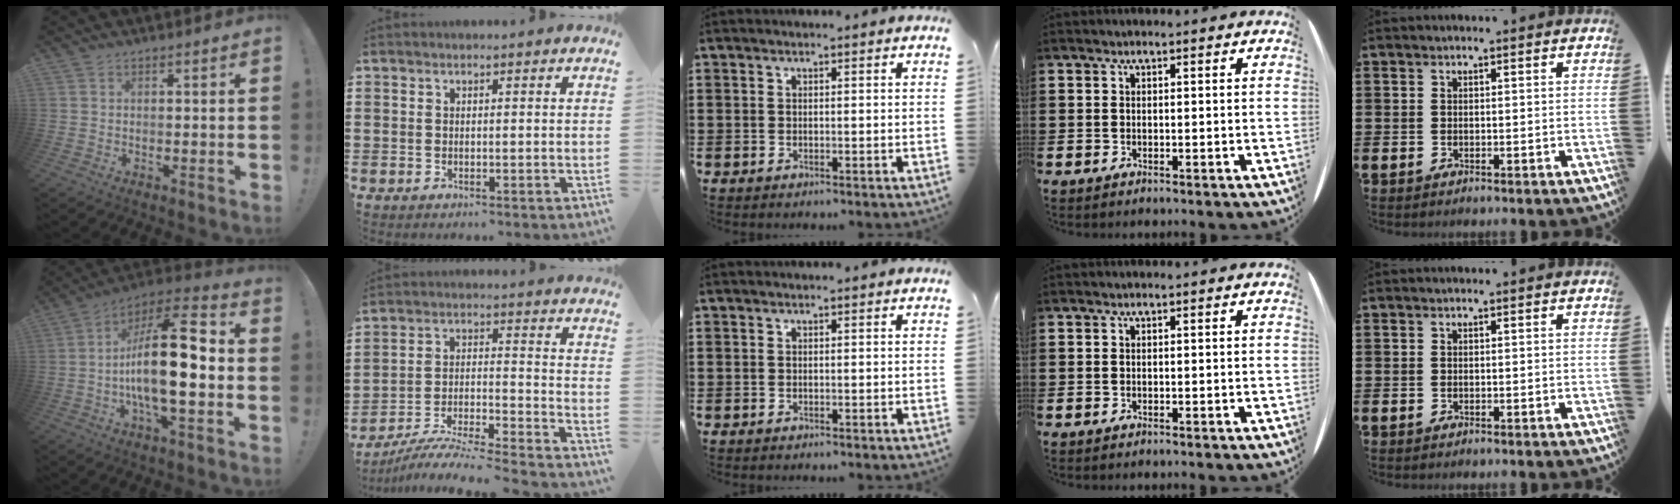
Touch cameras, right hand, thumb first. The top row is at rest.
{"thumb": {"total": 22.7, "force": [-2.6, 8.0, 21.1], "torque": [-0.367, 0.014, -0.047]}, "index": {"total": 6.3, "force": [-6.0, -0.3, 1.9], "torque": [-0.038, -0.012, -0.124]}}